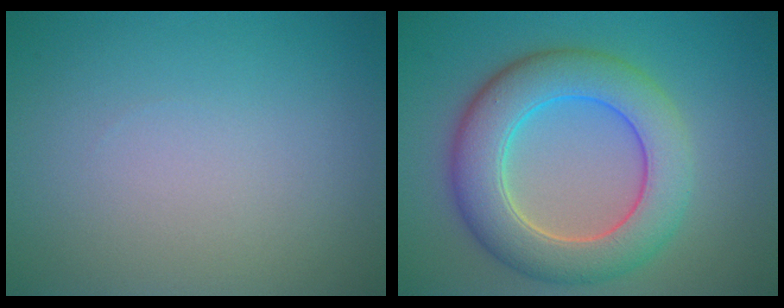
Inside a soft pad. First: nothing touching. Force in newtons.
{"total": 7.7, "press": 7.7, "slide": 0.4}